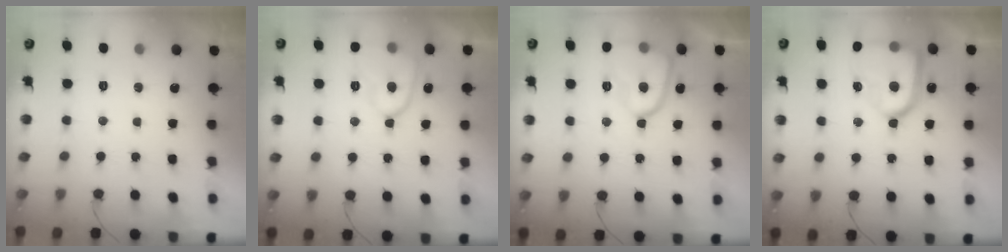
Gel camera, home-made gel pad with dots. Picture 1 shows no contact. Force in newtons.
{"total": 10.8, "press": 10.7, "slide": 1.4}
{"total": 12.3, "press": 12.2, "slide": 1.3}
{"total": 18.1, "press": 18.0, "slide": 1.7}